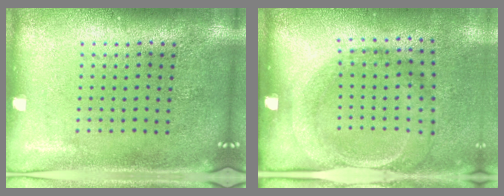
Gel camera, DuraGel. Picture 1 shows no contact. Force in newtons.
{"total": 1.8, "press": 1.2, "slide": 1.4}